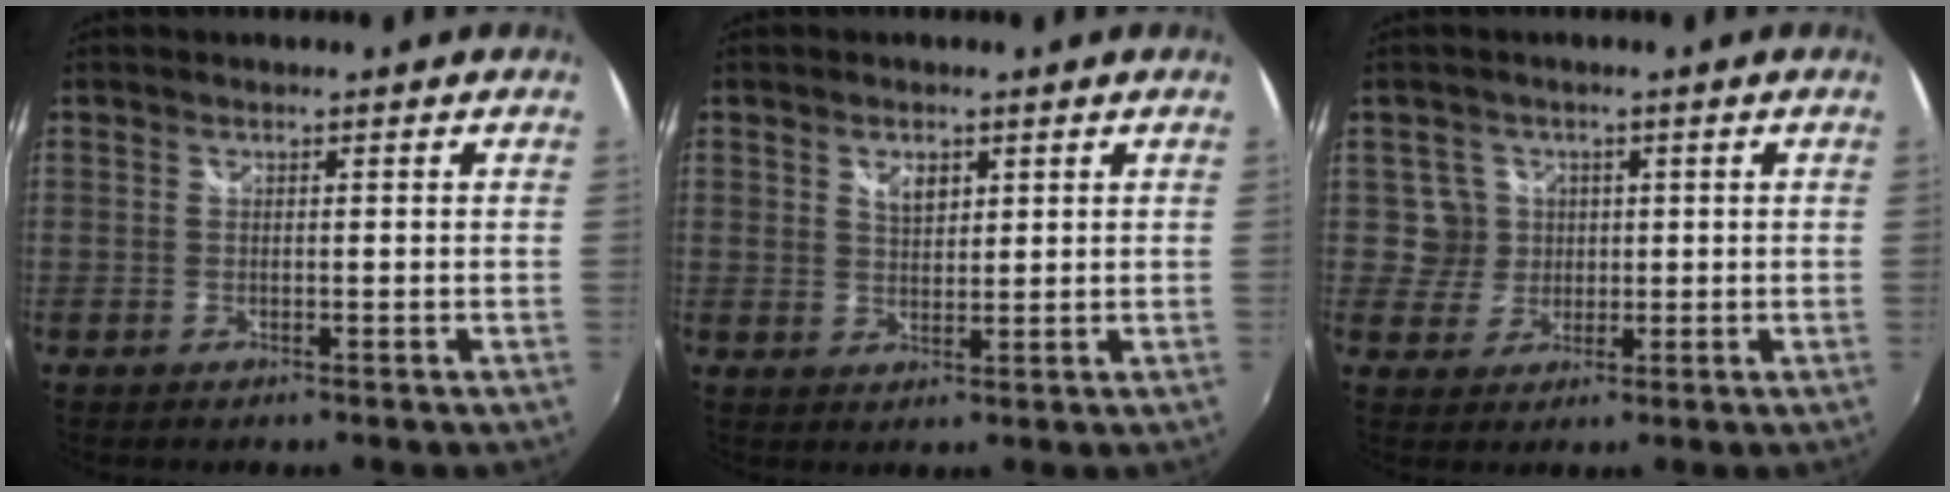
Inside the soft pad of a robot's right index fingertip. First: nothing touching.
{"total": 3.7, "force": [1.8, 2.3, 2.2], "torque": [-0.031, 0.002, 0.031]}
{"total": 4.8, "force": [1.0, 4.6, 0.1], "torque": [0.009, 0.013, 0.019]}